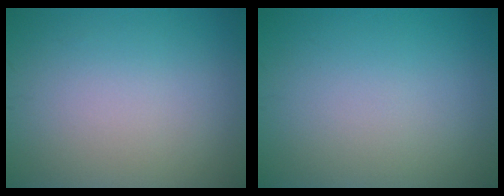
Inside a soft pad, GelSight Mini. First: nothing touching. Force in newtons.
{"total": 0.0}